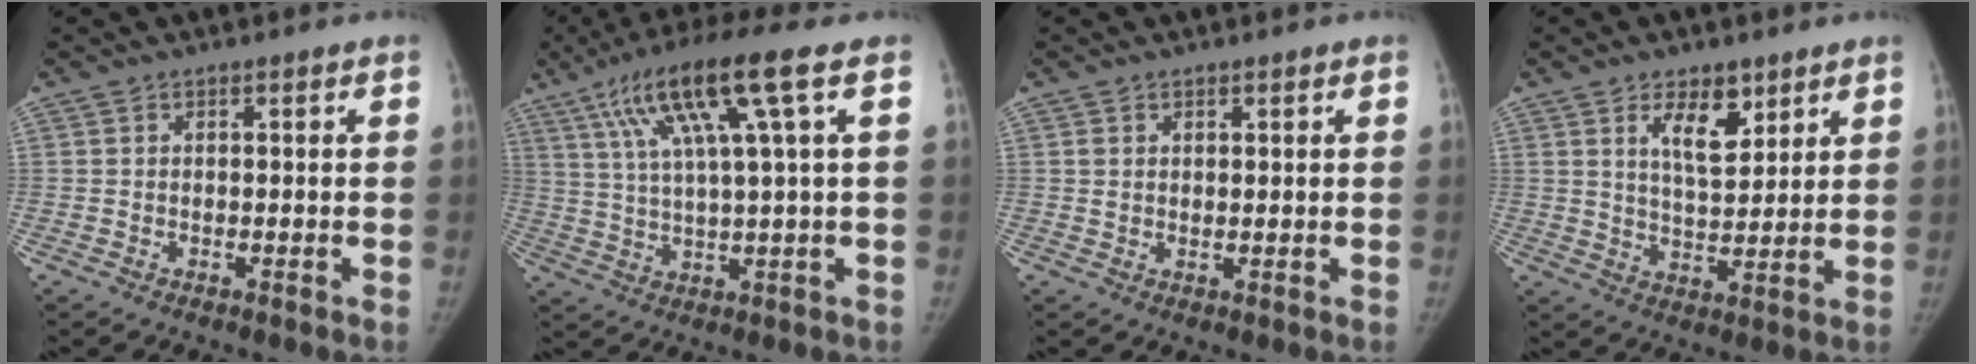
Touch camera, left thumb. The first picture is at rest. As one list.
[{"total": 14.8, "force": [6.4, 0.9, 13.3], "torque": [-0.258, 0.000, 0.114]}, {"total": 1.8, "force": [0.9, 1.2, 1.1], "torque": [-0.012, -0.006, 0.018]}, {"total": 8.4, "force": [4.6, 4.1, 5.7], "torque": [-0.069, -0.033, 0.079]}]